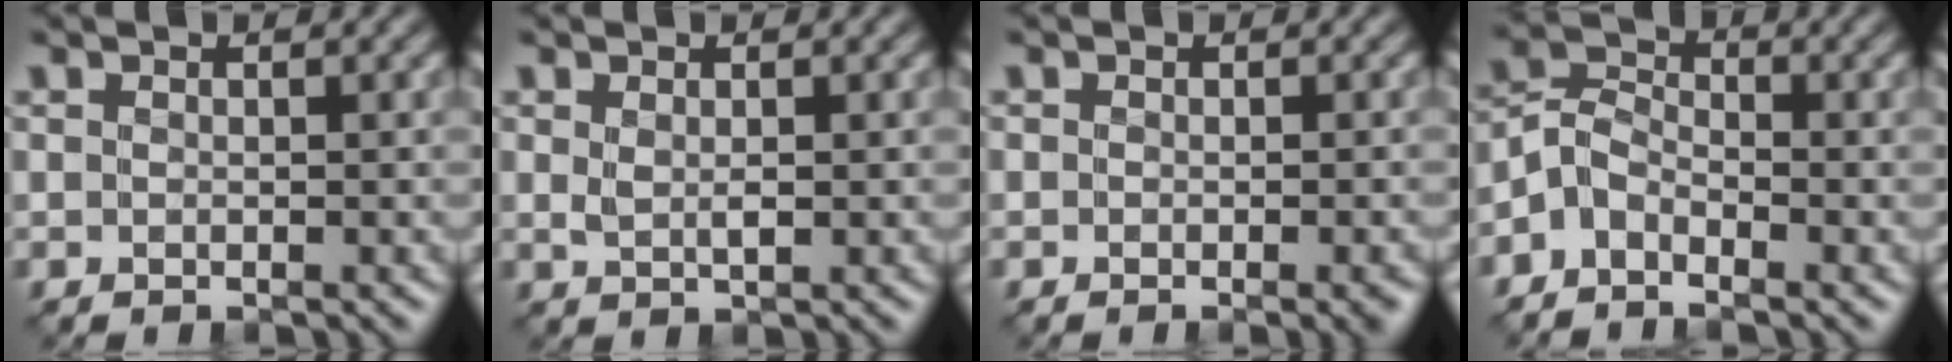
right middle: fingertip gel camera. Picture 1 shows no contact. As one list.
[{"total": 1.2, "force": [0.1, 0.6, 1.0], "torque": [-0.028, -0.004, 0.007]}, {"total": 1.5, "force": [-0.9, 0.3, 1.2], "torque": [-0.012, -0.005, -0.009]}, {"total": 2.9, "force": [-1.9, 1.6, 1.4], "torque": [-0.031, 0.009, -0.048]}]